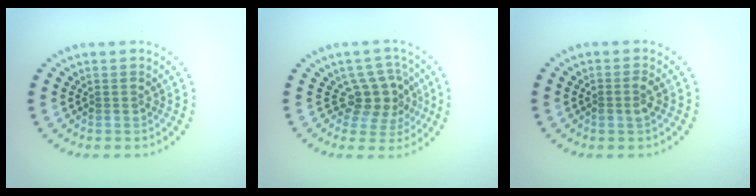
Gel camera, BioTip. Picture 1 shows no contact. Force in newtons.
{"total": 3.4, "press": 2.8, "slide": 1.9}
{"total": 1.2, "press": 1.2, "slide": 0.1}